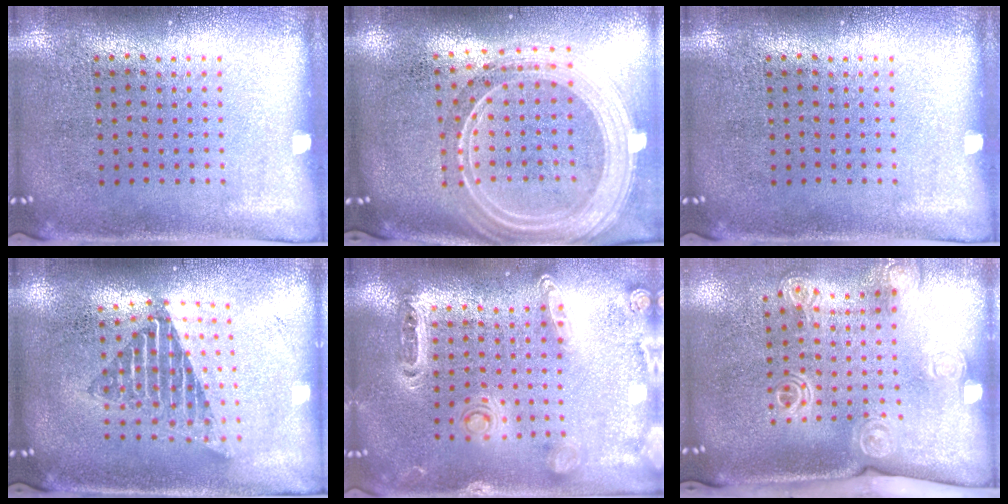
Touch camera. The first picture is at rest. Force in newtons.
{"total": 2.8, "press": 2.3, "slide": 1.5}
{"total": 0.0}
{"total": 1.7, "press": 1.3, "slide": 1.1}
{"total": 1.4, "press": 1.3, "slide": 0.3}
{"total": 2.0, "press": 1.6, "slide": 1.2}